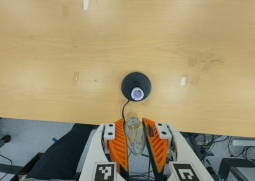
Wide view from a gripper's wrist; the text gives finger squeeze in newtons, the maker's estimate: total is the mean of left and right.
{"total": 20.3, "left": 21.7, "right": 18.9}